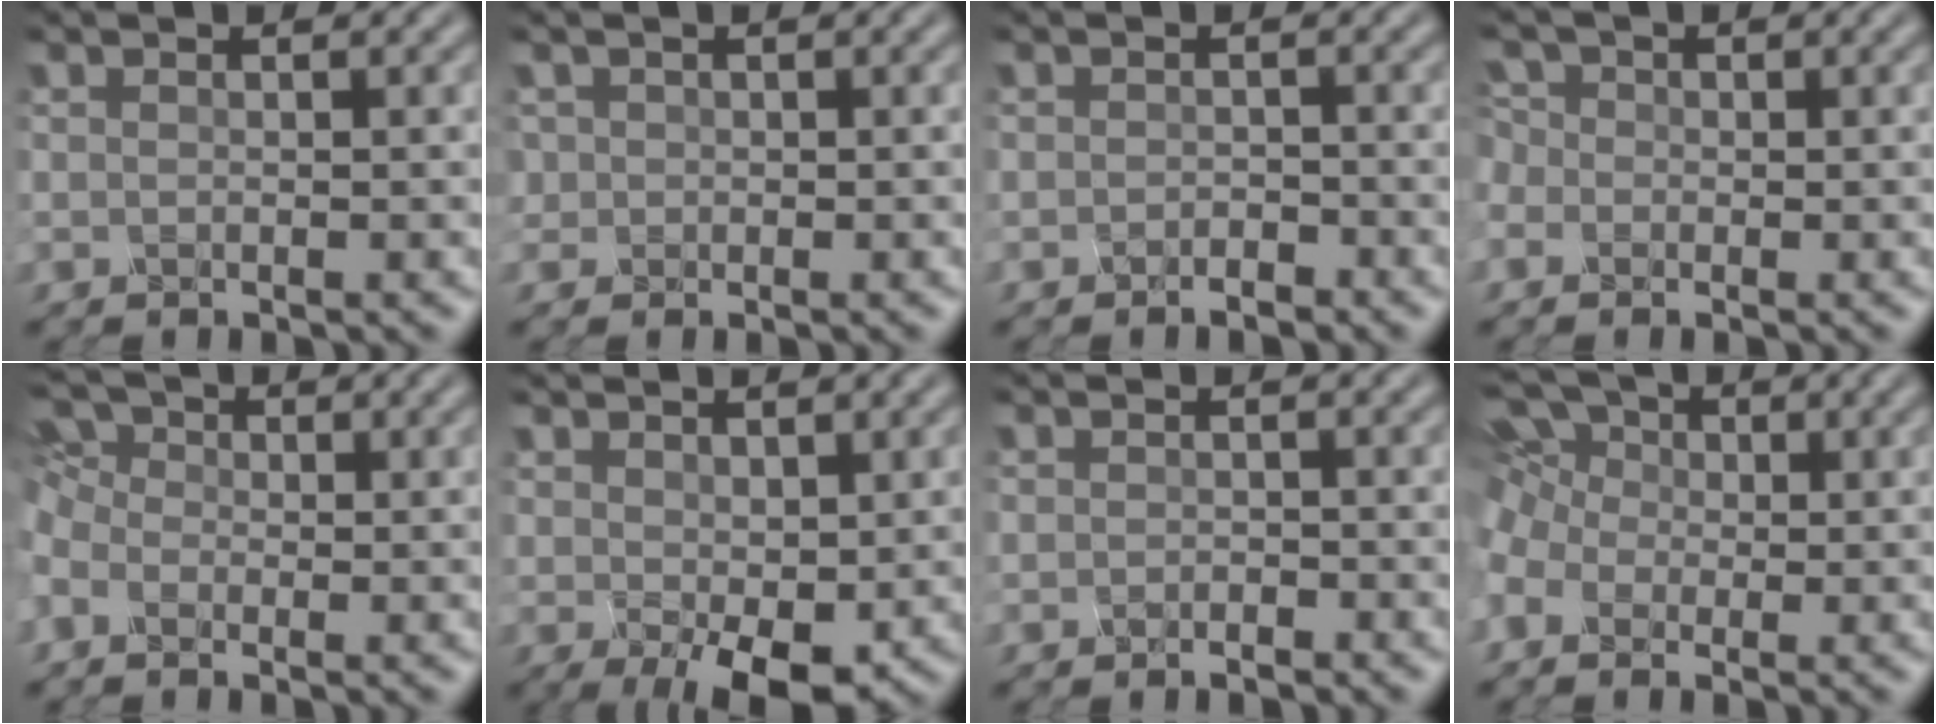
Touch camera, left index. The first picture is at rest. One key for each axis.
{"total": 1.0, "fx": 0.1, "fy": 1.0, "fz": -0.1, "tx": 0.000, "ty": -0.004, "tz": 0.003}
{"total": 1.0, "fx": -0.9, "fy": 0.3, "fz": 0.2, "tx": -0.004, "ty": -0.003, "tz": -0.015}
{"total": 2.6, "fx": 0.2, "fy": 2.4, "fz": 0.9, "tx": -0.018, "ty": 0.014, "tz": -0.017}
{"total": 5.1, "fx": -0.6, "fy": 4.2, "fz": 2.9, "tx": -0.090, "ty": 0.016, "tz": -0.022}
{"total": 4.0, "fx": 0.1, "fy": 2.1, "fz": 3.4, "tx": -0.067, "ty": -0.009, "tz": 0.010}
{"total": 0.7, "fx": -0.6, "fy": 0.2, "fz": 0.1, "tx": -0.002, "ty": -0.003, "tz": -0.009}
{"total": 7.3, "fx": 0.4, "fy": 5.9, "fz": 4.3, "tx": -0.109, "ty": 0.025, "tz": -0.033}